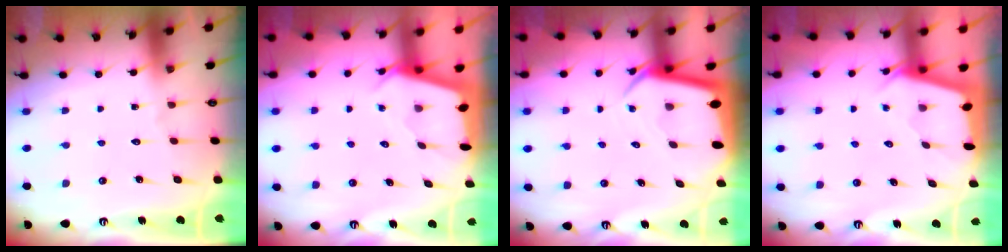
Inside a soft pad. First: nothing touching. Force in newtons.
{"total": 2.6, "press": 2.6, "slide": 0.3}
{"total": 4.1, "press": 4.0, "slide": 0.3}
{"total": 2.1, "press": 2.1, "slide": 0.3}